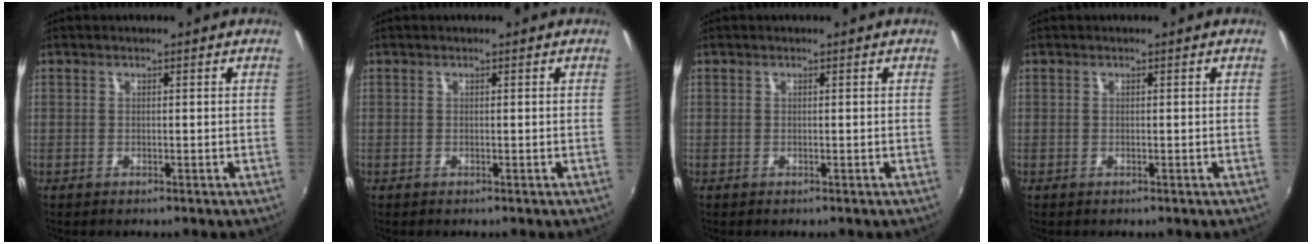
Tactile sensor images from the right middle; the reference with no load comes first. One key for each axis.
{"total": 0.0}
{"total": 0.0}
{"total": 0.0}